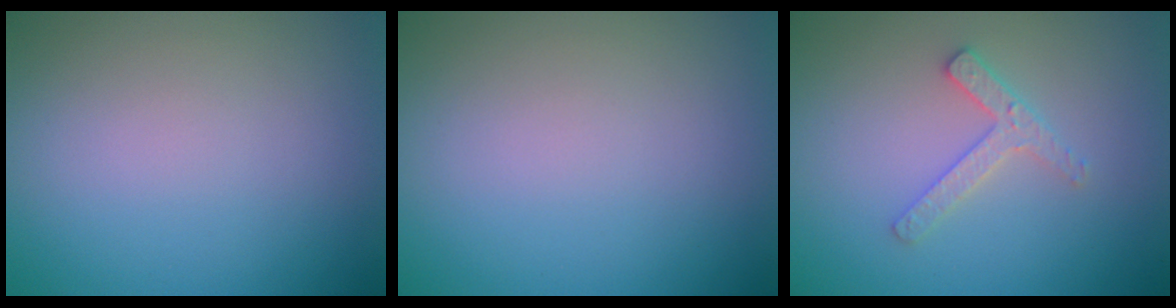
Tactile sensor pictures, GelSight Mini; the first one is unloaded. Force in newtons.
{"total": 0.0}
{"total": 2.3, "press": 2.2, "slide": 0.4}